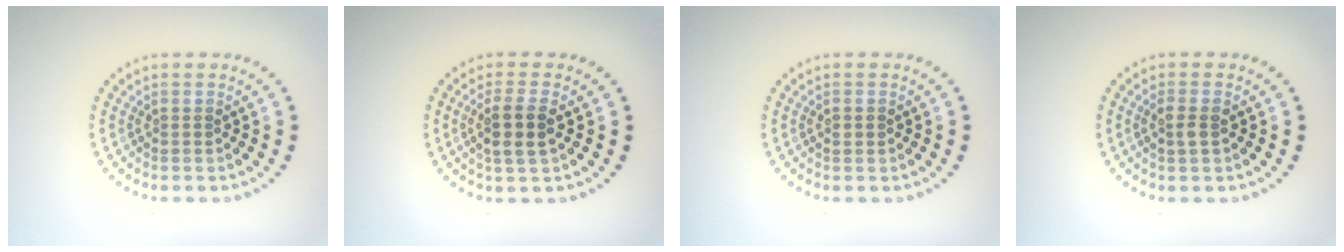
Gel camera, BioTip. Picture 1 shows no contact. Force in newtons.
{"total": 2.9, "press": 2.6, "slide": 1.3}
{"total": 1.0, "press": 1.0, "slide": 0.0}
{"total": 1.6, "press": 1.6, "slide": 0.4}